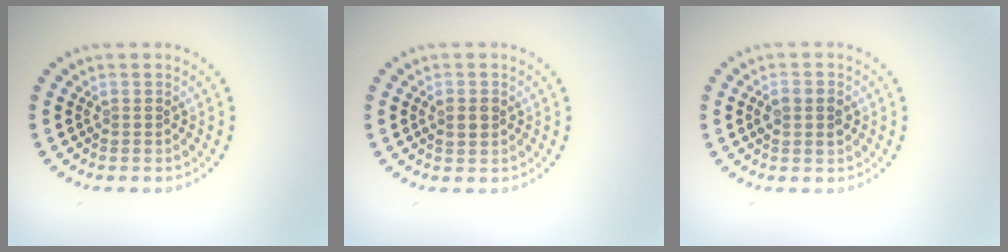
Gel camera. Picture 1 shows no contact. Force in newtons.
{"total": 1.0, "press": 1.0, "slide": 0.0}
{"total": 1.9, "press": 1.9, "slide": 0.2}